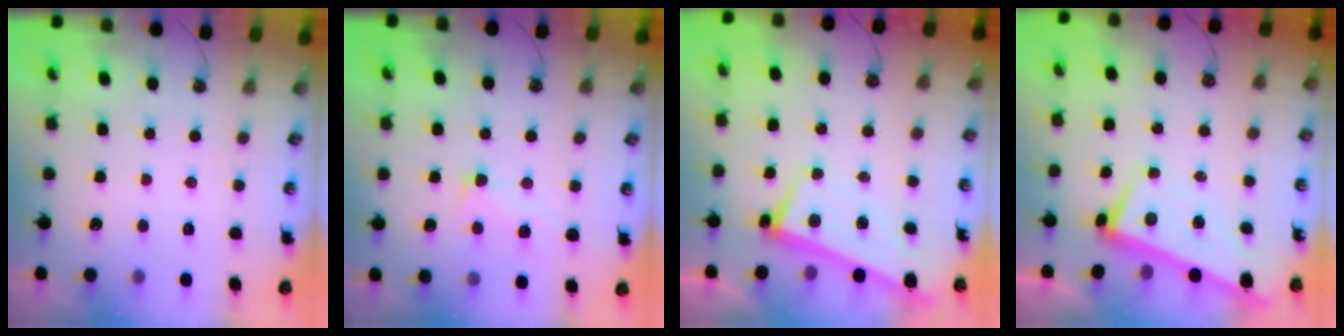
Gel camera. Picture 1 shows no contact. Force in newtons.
{"total": 1.7, "press": 1.5, "slide": 0.9}
{"total": 1.2, "press": 0.9, "slide": 0.9}
{"total": 2.0, "press": 1.9, "slide": 0.6}